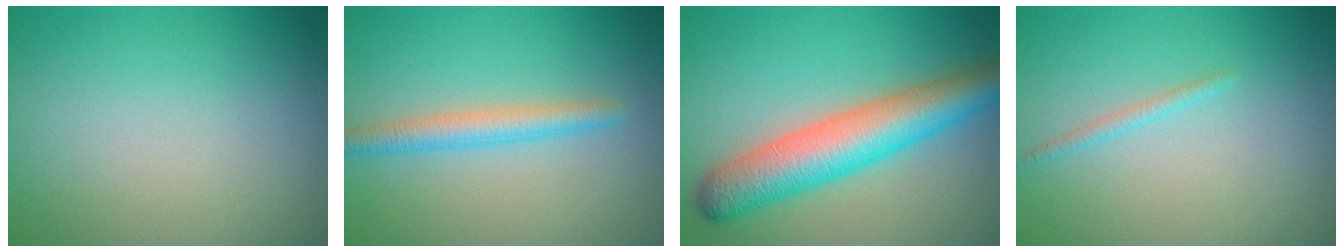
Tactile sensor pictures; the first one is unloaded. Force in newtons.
{"total": 2.6, "press": 2.6, "slide": 0.2}
{"total": 7.6, "press": 7.6, "slide": 0.2}
{"total": 0.8, "press": 0.8, "slide": 0.1}